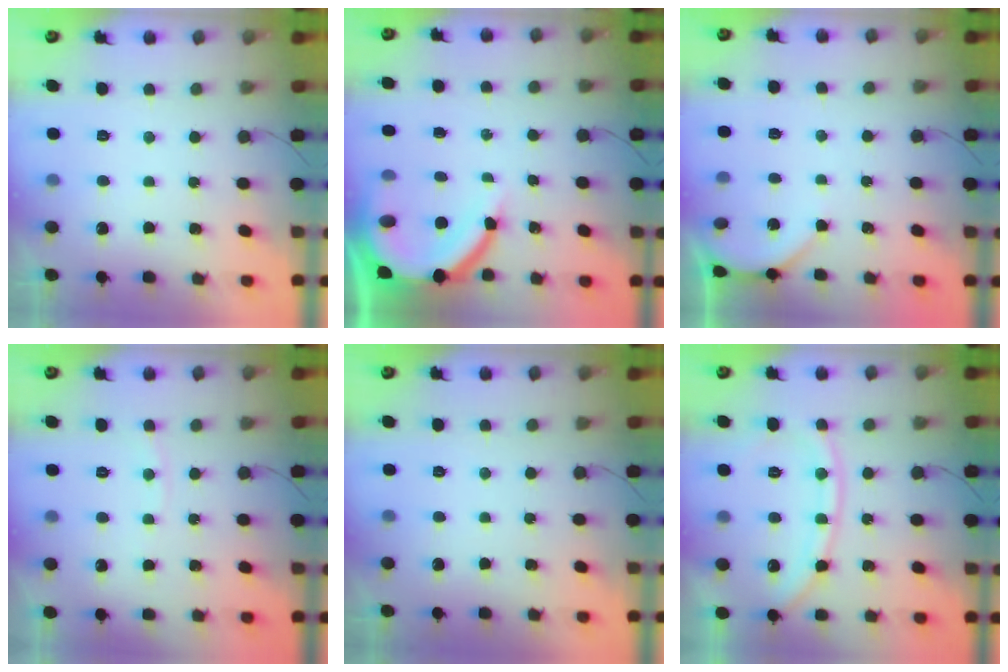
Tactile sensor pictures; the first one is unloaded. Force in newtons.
{"total": 10.3, "press": 10.2, "slide": 1.2}
{"total": 2.1, "press": 2.1, "slide": 0.3}
{"total": 2.5, "press": 2.5, "slide": 0.2}
{"total": 0.0}
{"total": 12.0, "press": 11.9, "slide": 1.4}